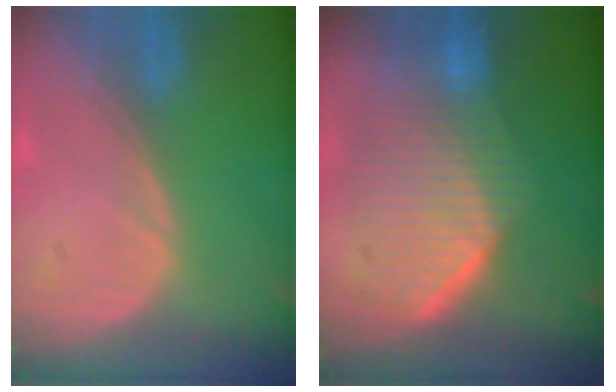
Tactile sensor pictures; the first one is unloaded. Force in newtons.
{"total": 9.7, "press": 9.1, "slide": 3.4}